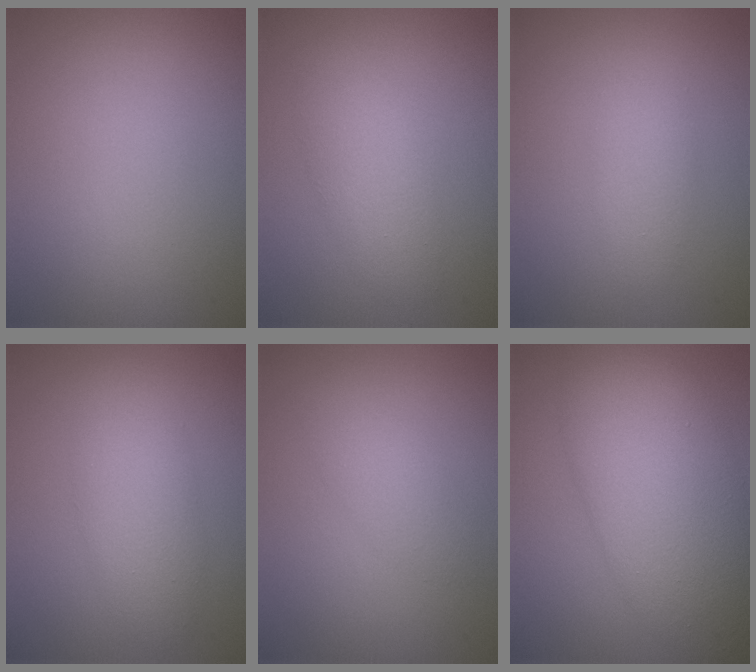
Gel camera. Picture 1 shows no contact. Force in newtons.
{"total": 2.8, "press": 2.8, "slide": 0.0}
{"total": 2.0, "press": 2.0, "slide": 0.0}
{"total": 3.5, "press": 3.5, "slide": 0.1}
{"total": 1.8, "press": 1.8, "slide": 0.2}
{"total": 10.4, "press": 10.4, "slide": 0.1}